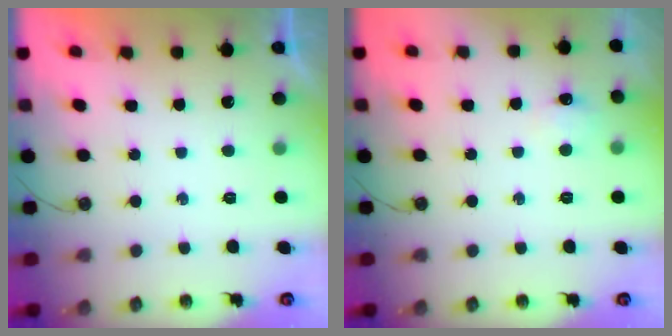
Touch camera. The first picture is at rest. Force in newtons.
{"total": 5.3, "press": 5.3, "slide": 0.9}